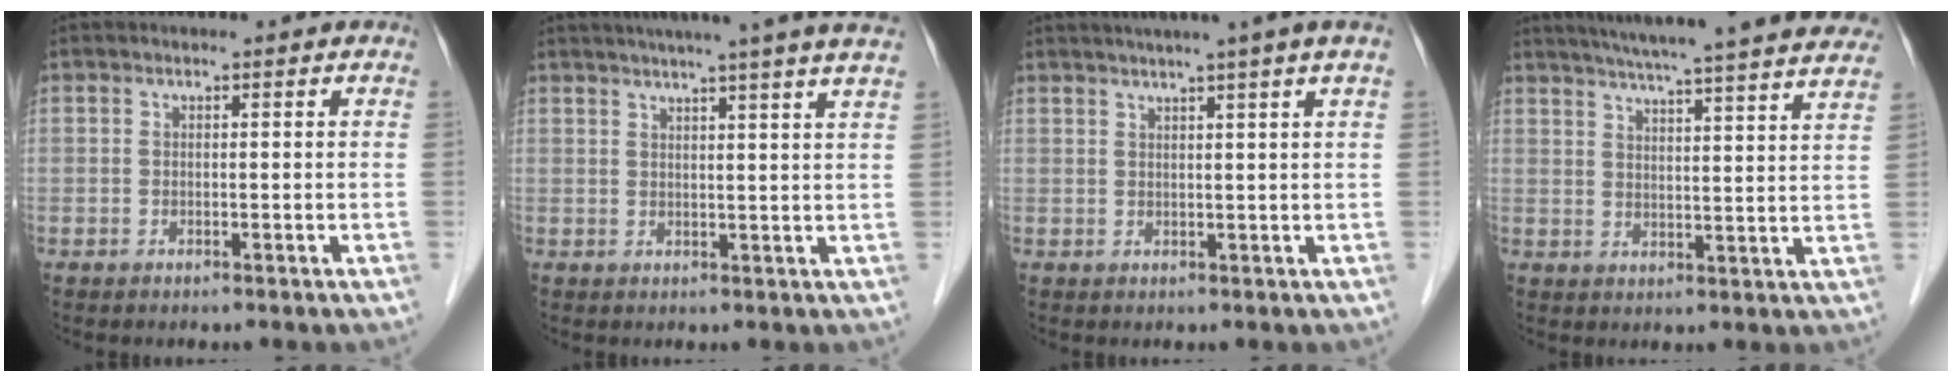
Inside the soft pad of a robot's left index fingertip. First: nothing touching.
{"total": 15.1, "force": [12.7, -1.5, 8.1], "torque": [-0.126, 0.005, 0.150]}
{"total": 7.7, "force": [5.8, -1.8, 4.8], "torque": [-0.062, 0.020, 0.067]}
{"total": 25.6, "force": [23.0, 0.0, 11.2], "torque": [-0.173, -0.018, 0.287]}